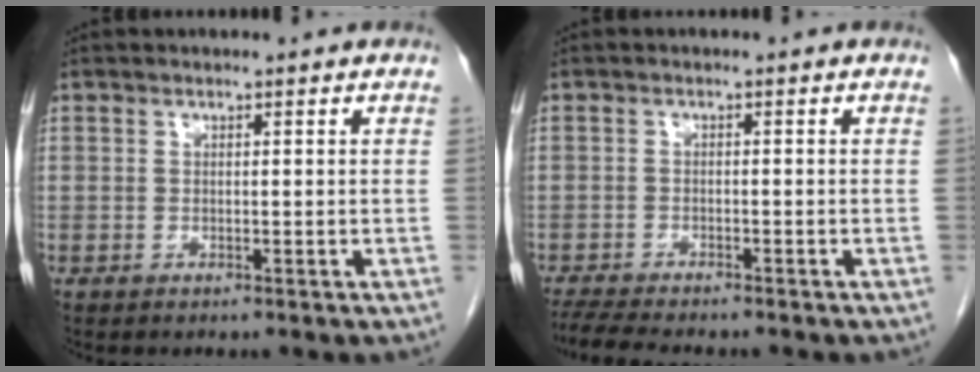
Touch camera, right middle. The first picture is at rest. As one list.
[{"total": 7.3, "force": [-6.4, 0.8, 3.4], "torque": [-0.057, -0.014, -0.102]}]